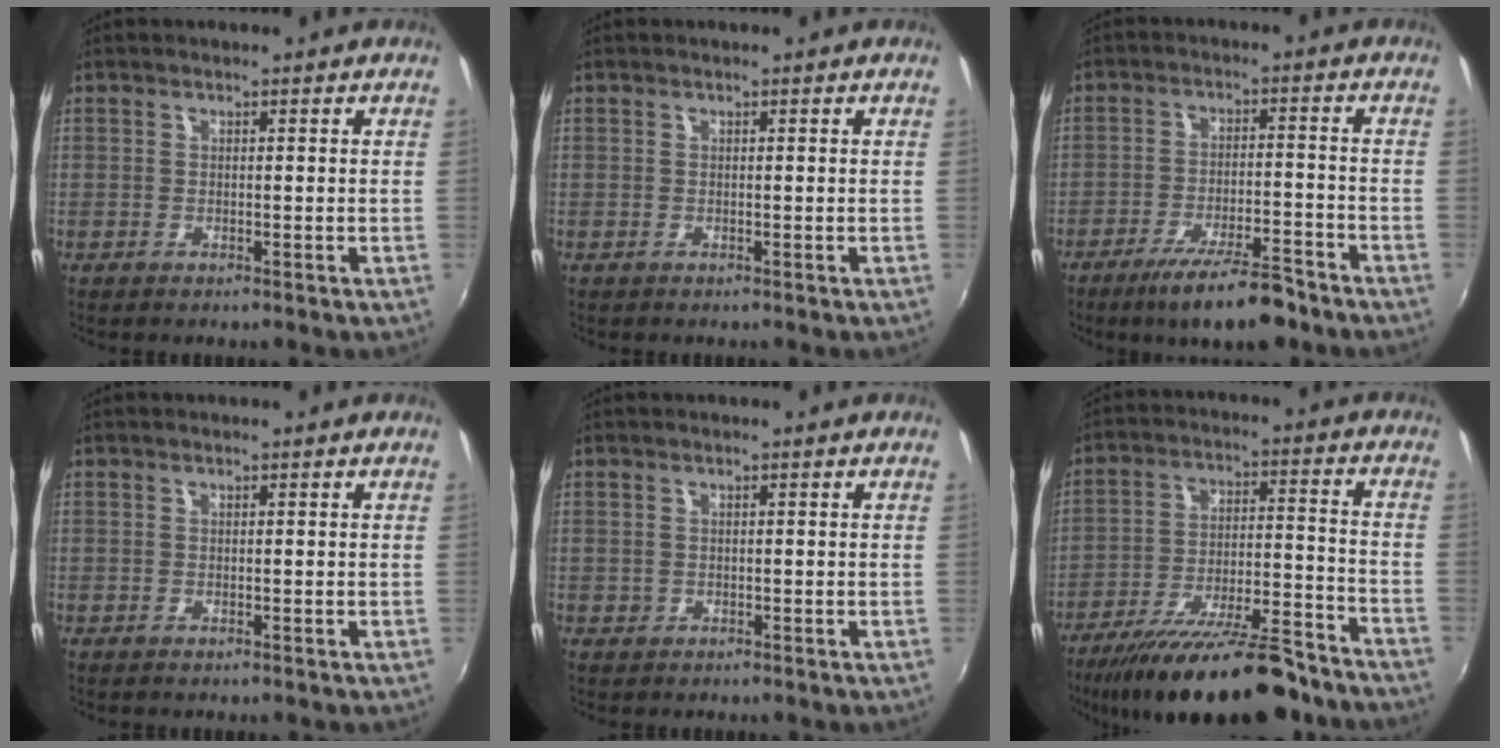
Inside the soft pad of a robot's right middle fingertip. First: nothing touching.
{"total": 0.0}
{"total": 11.1, "force": [-8.6, 2.0, 6.8], "torque": [-0.130, -0.016, -0.136]}
{"total": 0.0}
{"total": 0.8, "force": [-0.2, 0.8, 0.1], "torque": [-0.001, -0.002, -0.003]}
{"total": 22.8, "force": [-19.1, 4.8, 11.7], "torque": [-0.207, -0.034, -0.279]}